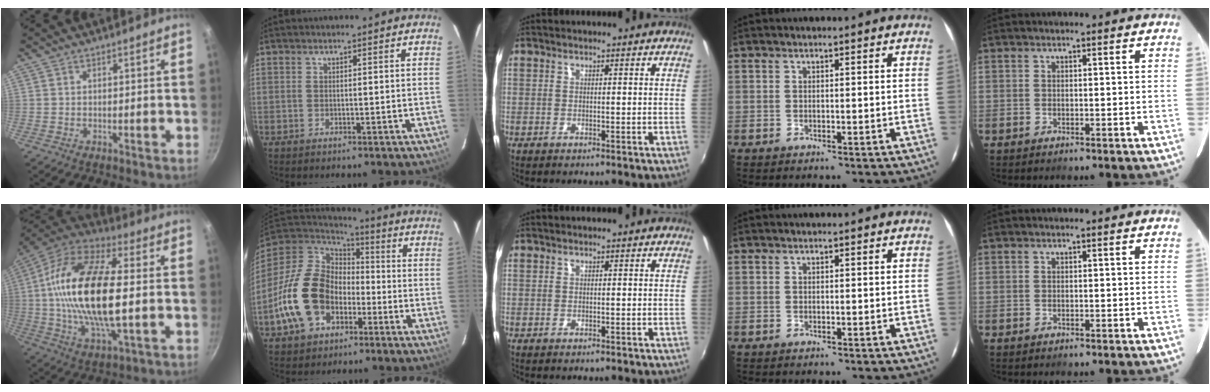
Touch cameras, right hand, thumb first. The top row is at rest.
{"thumb": {"total": 24.7, "force": [0.4, 10.5, 22.3], "torque": [-0.435, 0.021, -0.008]}, "index": {"total": 17.1, "force": [-5.4, 12.9, 9.8], "torque": [-0.234, 0.013, -0.085]}}